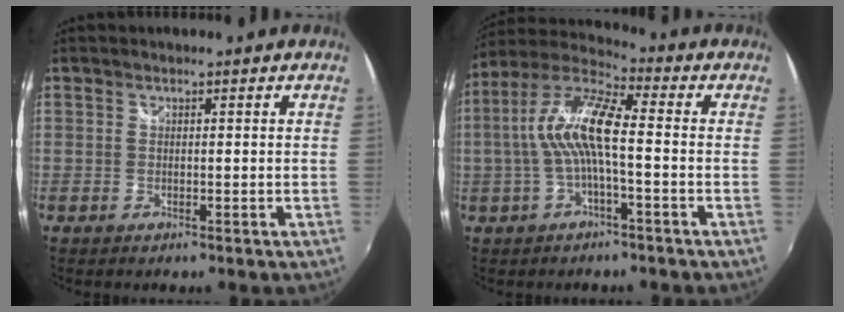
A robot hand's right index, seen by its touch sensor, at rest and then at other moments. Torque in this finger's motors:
{"motor_torque": [1.26, -0.33, 0.94, 0.21]}